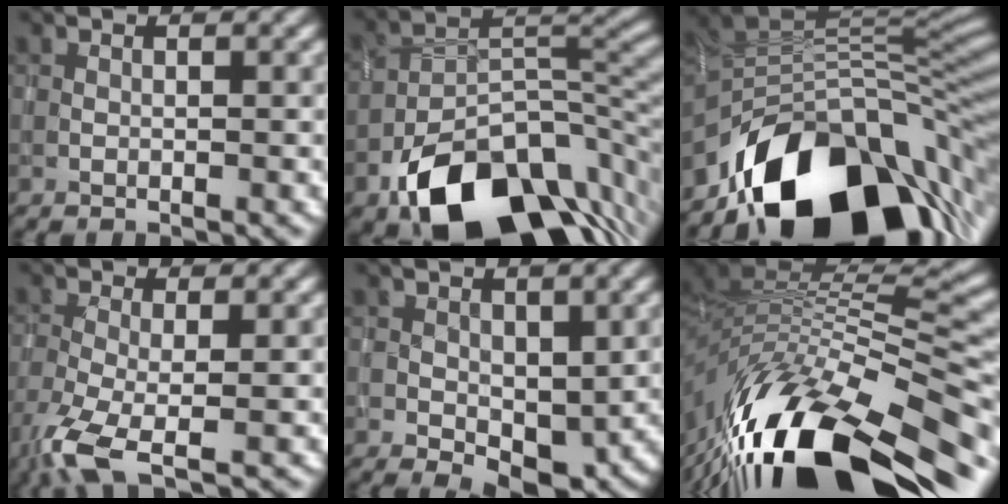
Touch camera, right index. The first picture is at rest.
{"total": 13.2, "force": [-7.7, 7.1, 8.0], "torque": [-0.122, -0.009, -0.138]}
{"total": 15.7, "force": [-8.3, 8.5, 10.3], "torque": [-0.166, 0.002, -0.131]}
{"total": 6.0, "force": [-3.5, 1.7, 4.5], "torque": [-0.107, -0.020, -0.076]}
{"total": 3.6, "force": [0.1, 2.4, 2.6], "torque": [-0.037, -0.011, 0.004]}
{"total": 16.4, "force": [-8.9, 6.2, 12.3], "torque": [-0.222, -0.021, -0.130]}